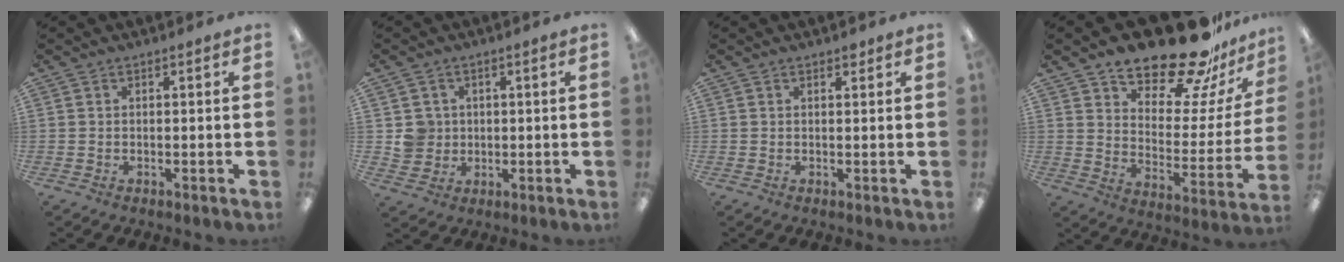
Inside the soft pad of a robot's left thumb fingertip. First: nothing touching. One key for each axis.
{"total": 4.8, "fx": 0.9, "fy": 4.7, "fz": 0.5, "tx": -0.009, "ty": 0.006, "tz": 0.016}
{"total": 1.3, "fx": 1.1, "fy": 0.4, "fz": 0.6, "tx": 0.002, "ty": -0.007, "tz": 0.016}
{"total": 21.3, "fx": 18.3, "fy": 6.6, "fz": 8.8, "tx": -0.132, "ty": -0.138, "tz": 0.310}